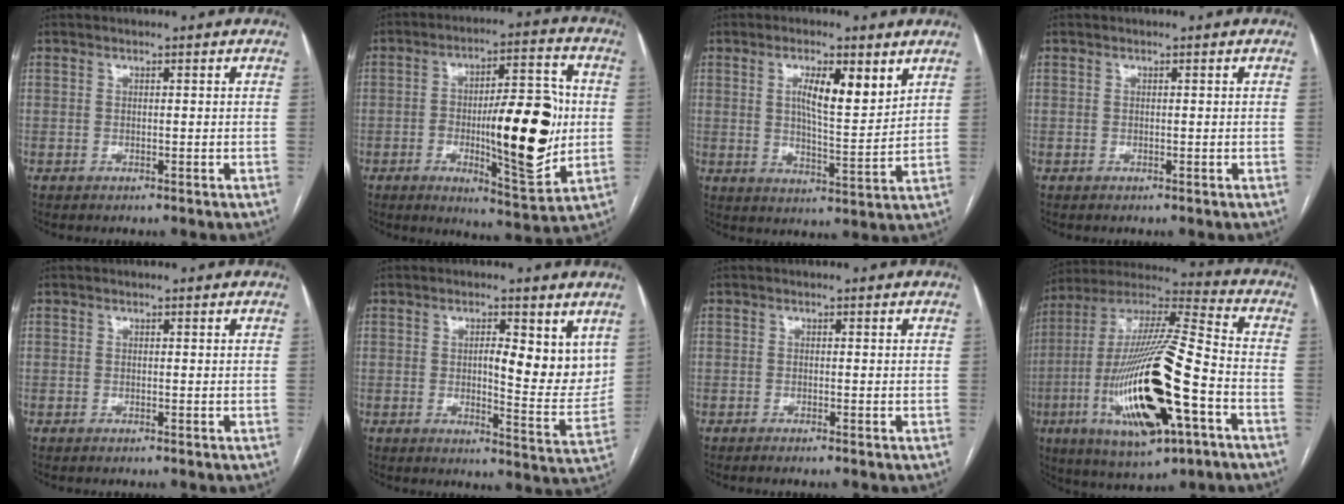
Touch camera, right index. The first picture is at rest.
{"total": 17.9, "force": [-1.5, 4.8, 17.2], "torque": [-0.253, 0.009, -0.015]}
{"total": 8.4, "force": [3.8, 1.8, 7.3], "torque": [-0.124, -0.002, 0.063]}
{"total": 0.0}
{"total": 0.0}
{"total": 8.5, "force": [3.0, 2.9, 7.5], "torque": [-0.091, -0.013, 0.039]}
{"total": 1.2, "force": [-1.0, -0.3, 0.7], "torque": [-0.011, 0.002, -0.016]}
{"total": 25.2, "force": [-7.7, 4.5, 23.5], "torque": [-0.482, -0.031, -0.130]}